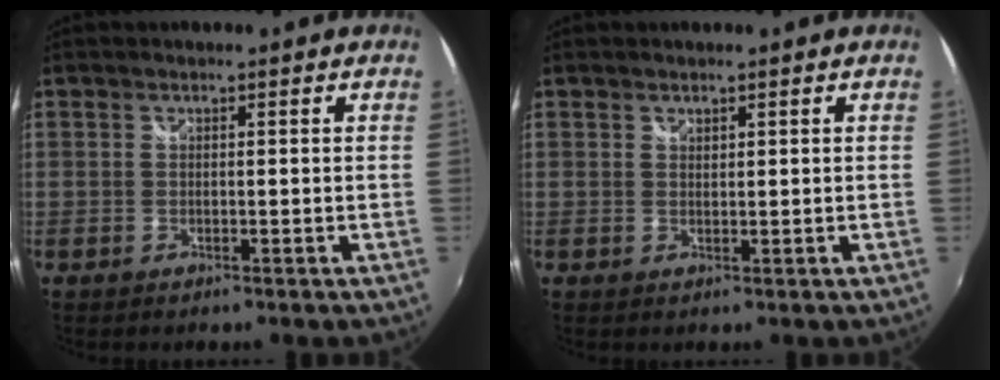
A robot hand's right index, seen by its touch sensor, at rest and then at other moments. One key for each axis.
{"total": 0.8, "fx": 0.7, "fy": 0.4, "fz": 0.1, "tx": -0.001, "ty": 0.000, "tz": 0.012}